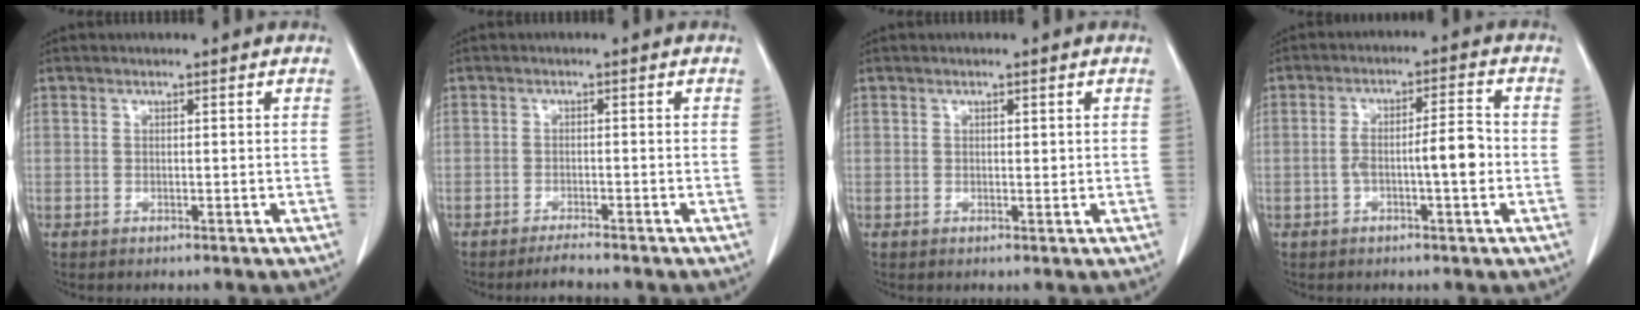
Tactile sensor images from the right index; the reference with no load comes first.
{"total": 2.5, "force": [-2.3, -0.2, 0.9], "torque": [-0.019, -0.008, -0.038]}
{"total": 0.8, "force": [0.3, 0.4, 0.6], "torque": [-0.008, -0.001, 0.005]}
{"total": 6.3, "force": [-1.3, 0.8, 6.1], "torque": [-0.110, 0.016, -0.021]}